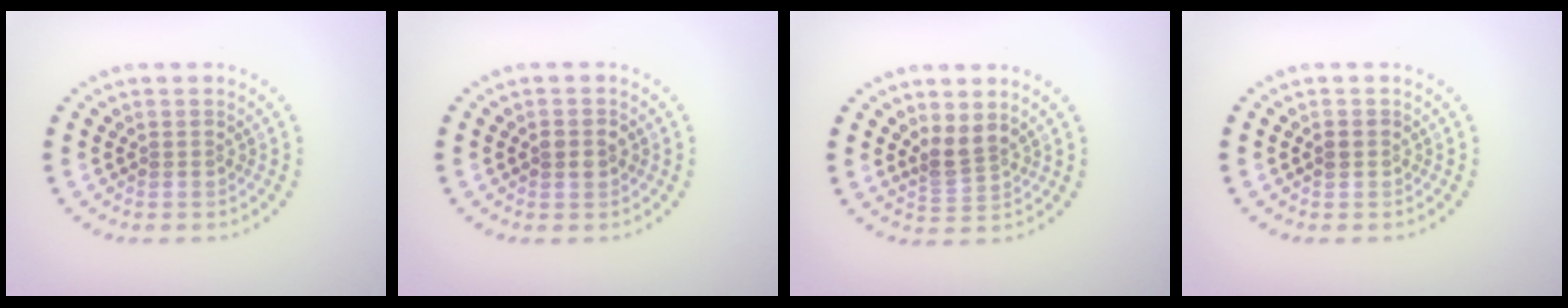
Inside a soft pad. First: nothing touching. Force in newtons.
{"total": 2.0, "press": 2.0, "slide": 0.1}
{"total": 2.4, "press": 1.8, "slide": 1.6}
{"total": 1.2, "press": 1.2, "slide": 0.1}